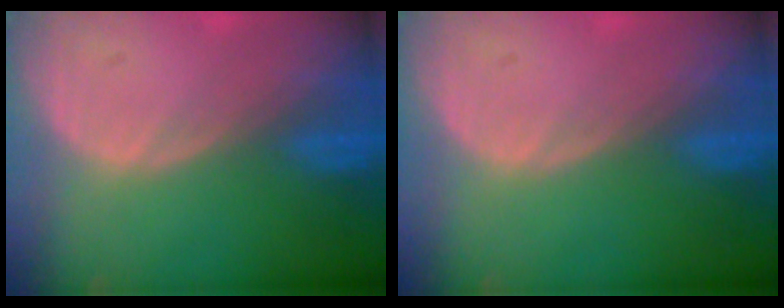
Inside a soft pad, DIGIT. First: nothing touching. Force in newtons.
{"total": 0.0}